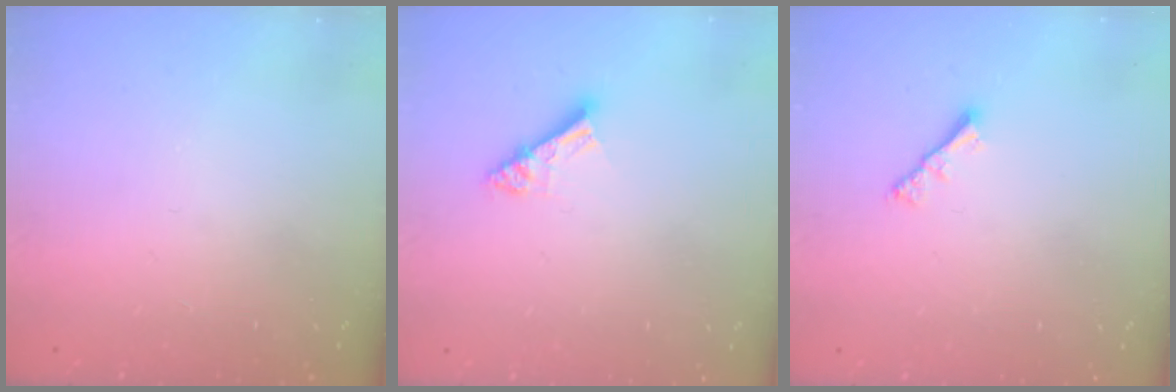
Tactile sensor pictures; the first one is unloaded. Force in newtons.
{"total": 7.2, "press": 7.2, "slide": 0.5}
{"total": 2.4, "press": 2.4, "slide": 0.6}